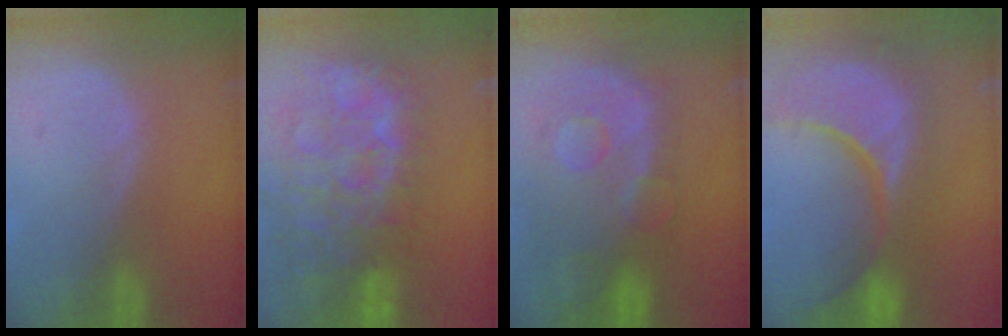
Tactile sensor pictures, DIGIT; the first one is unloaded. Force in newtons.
{"total": 15.0, "press": 12.2, "slide": 8.7}
{"total": 12.5, "press": 10.3, "slide": 7.0}
{"total": 15.2, "press": 12.2, "slide": 9.2}